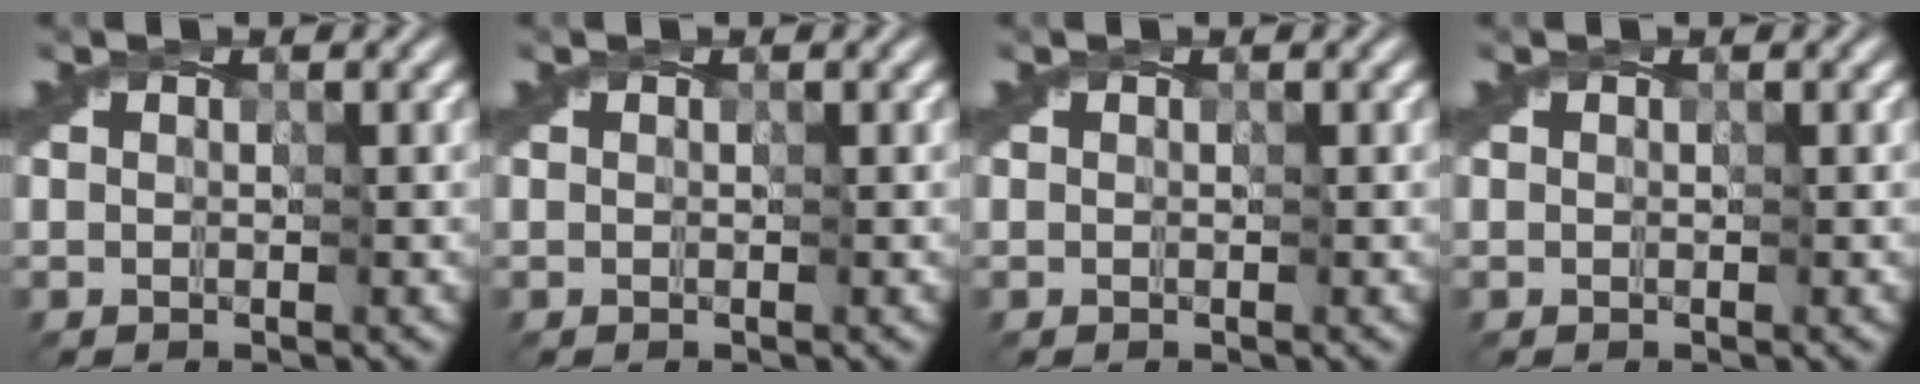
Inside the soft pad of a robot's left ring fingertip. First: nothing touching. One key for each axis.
{"total": 0.0}
{"total": 0.0}
{"total": 0.0}